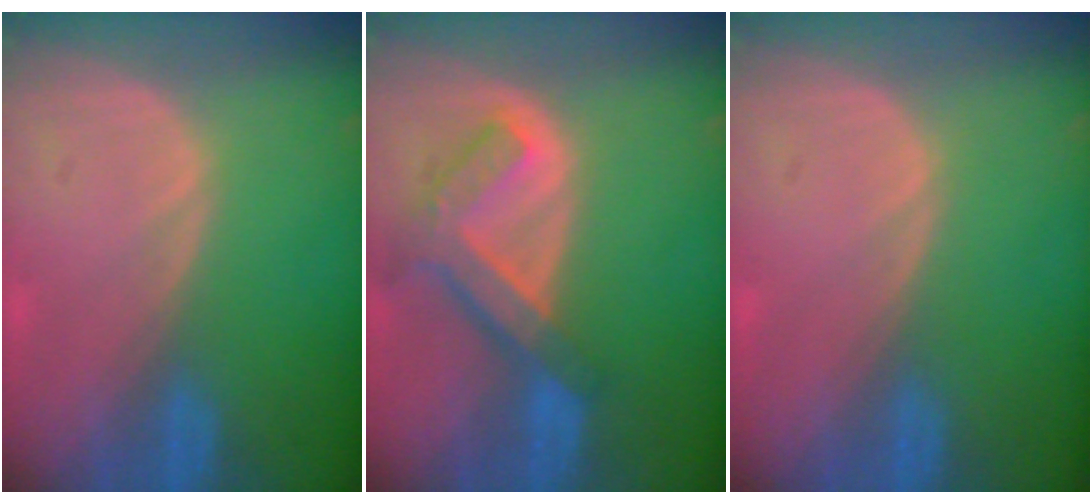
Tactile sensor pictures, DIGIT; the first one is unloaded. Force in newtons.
{"total": 7.5, "press": 6.4, "slide": 3.8}
{"total": 0.0}